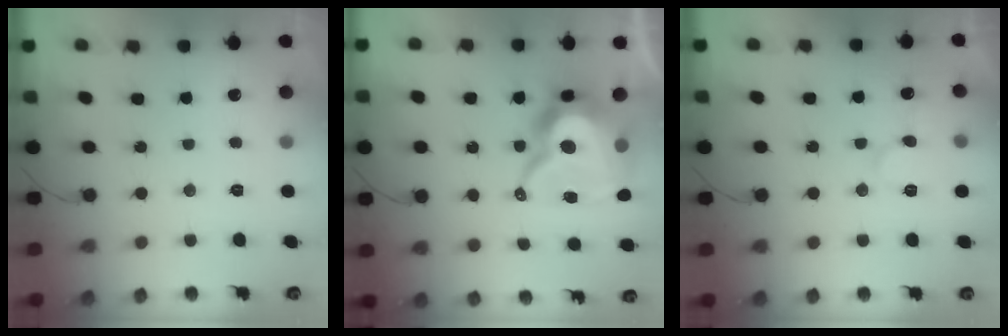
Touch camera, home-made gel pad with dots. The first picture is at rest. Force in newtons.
{"total": 19.4, "press": 19.4, "slide": 1.4}
{"total": 9.1, "press": 9.1, "slide": 1.2}